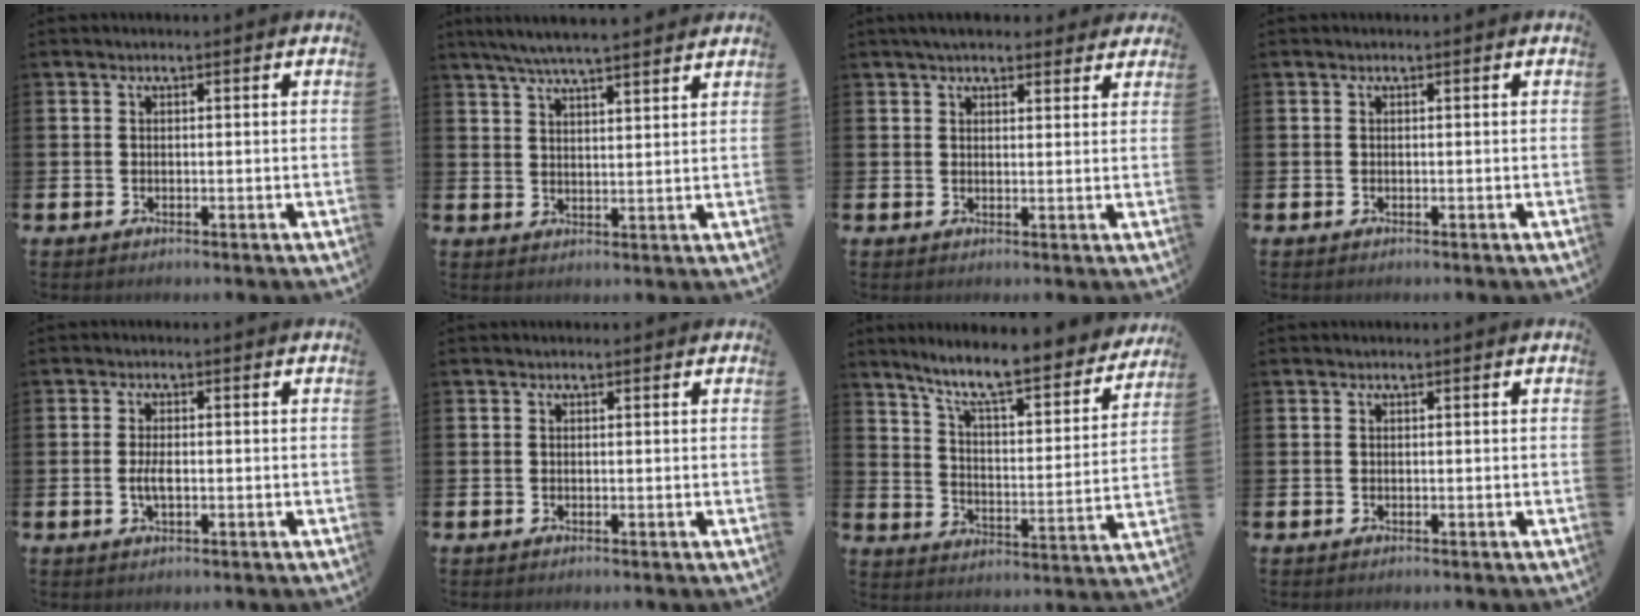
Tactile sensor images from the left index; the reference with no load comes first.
{"total": 6.0, "force": [5.7, 0.2, 1.9], "torque": [-0.053, -0.021, 0.104]}
{"total": 4.0, "force": [3.5, 1.3, 1.2], "torque": [-0.029, -0.006, 0.066]}
{"total": 0.0}
{"total": 2.5, "force": [-0.3, 1.0, 2.2], "torque": [-0.028, -0.006, -0.008]}
{"total": 0.0}
{"total": 9.1, "force": [8.1, 1.2, 4.0], "torque": [-0.100, -0.060, 0.133]}
{"total": 0.0}